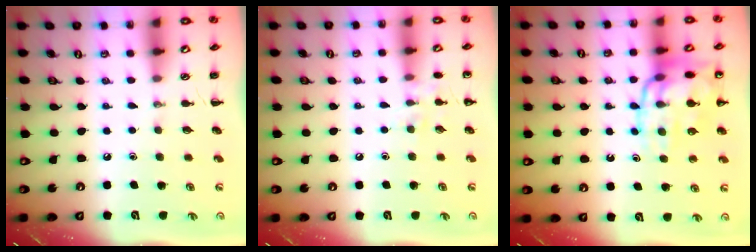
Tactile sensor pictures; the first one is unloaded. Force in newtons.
{"total": 6.9, "press": 6.7, "slide": 1.8}
{"total": 16.1, "press": 16.0, "slide": 1.9}